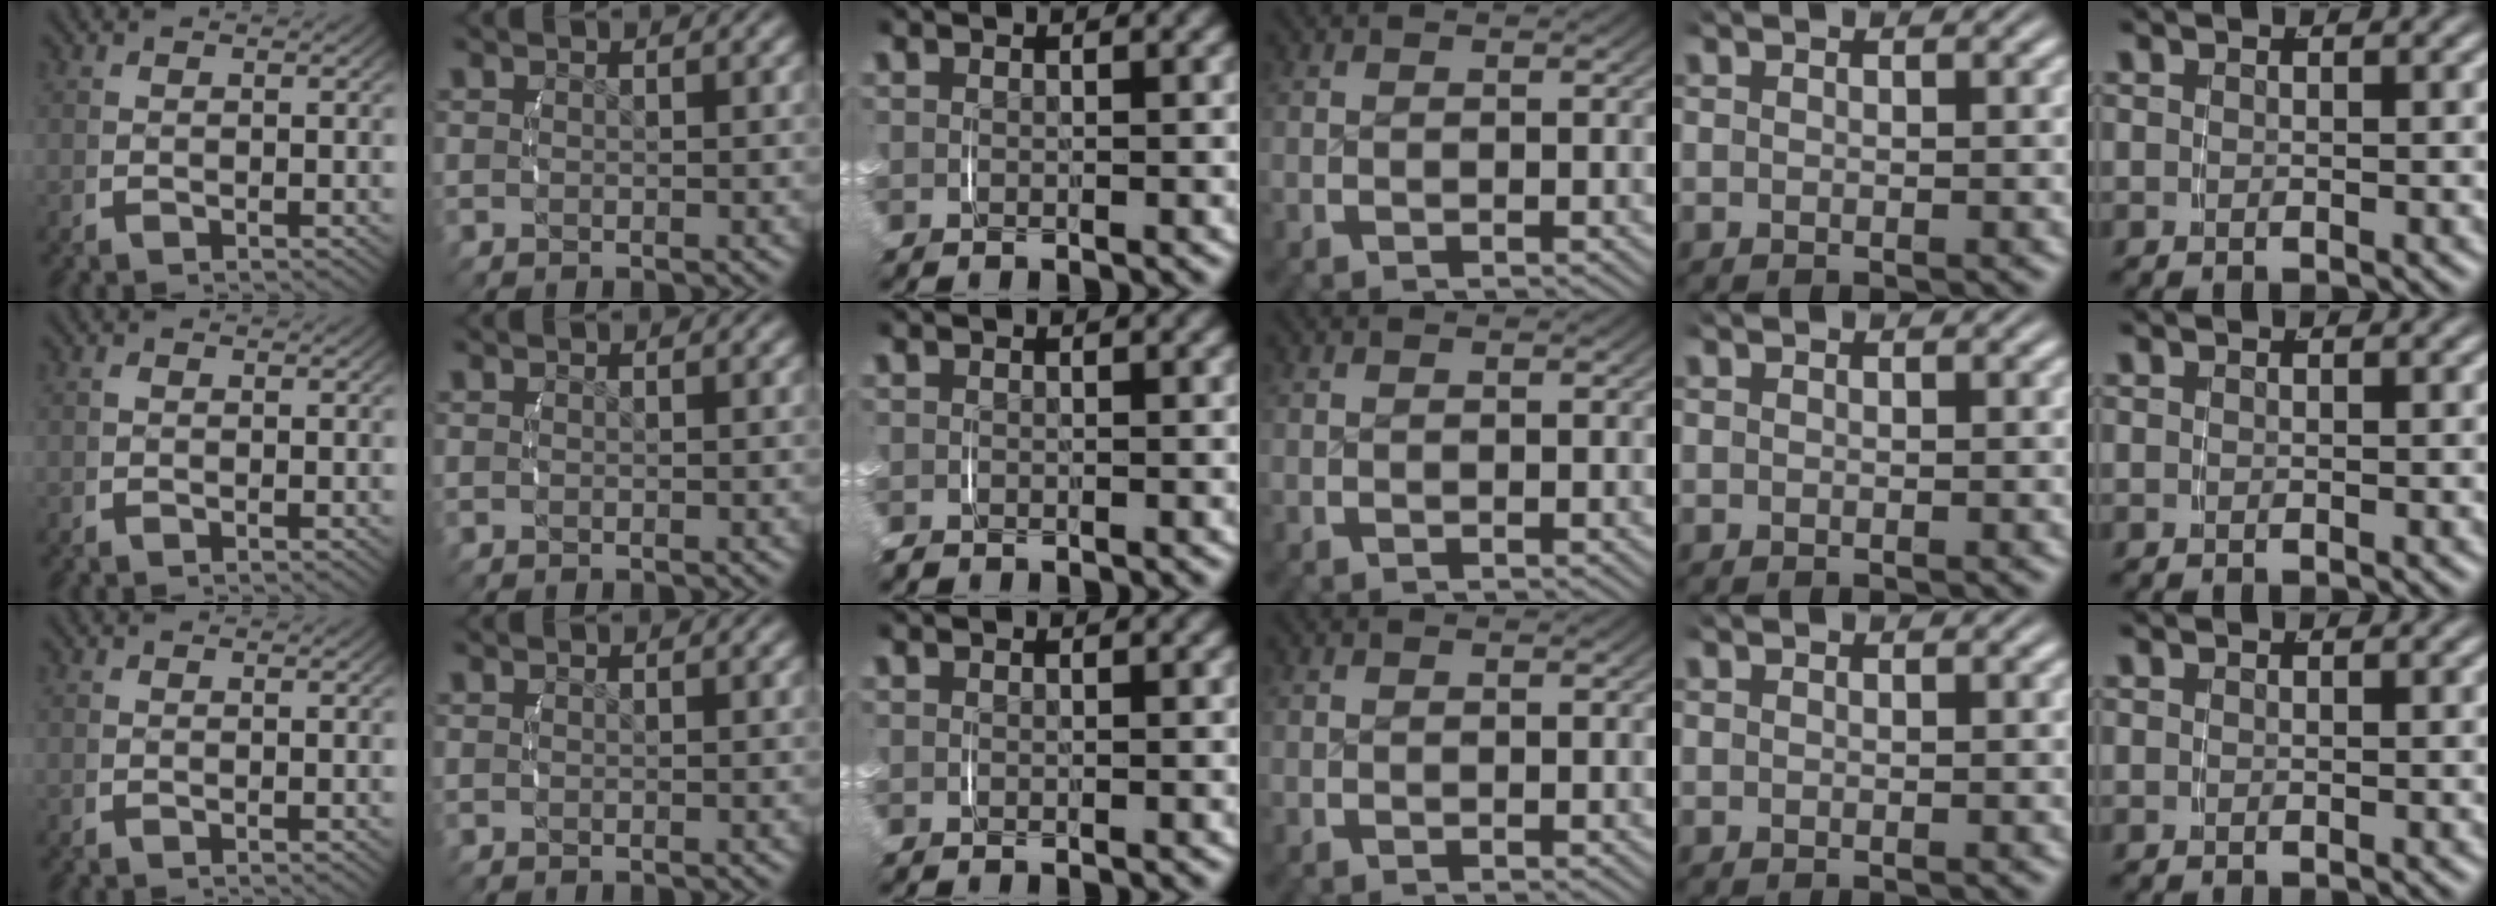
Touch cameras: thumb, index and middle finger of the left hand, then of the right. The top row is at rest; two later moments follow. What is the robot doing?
{"motion": "lift_and_place", "object": "small bumper sticker"}